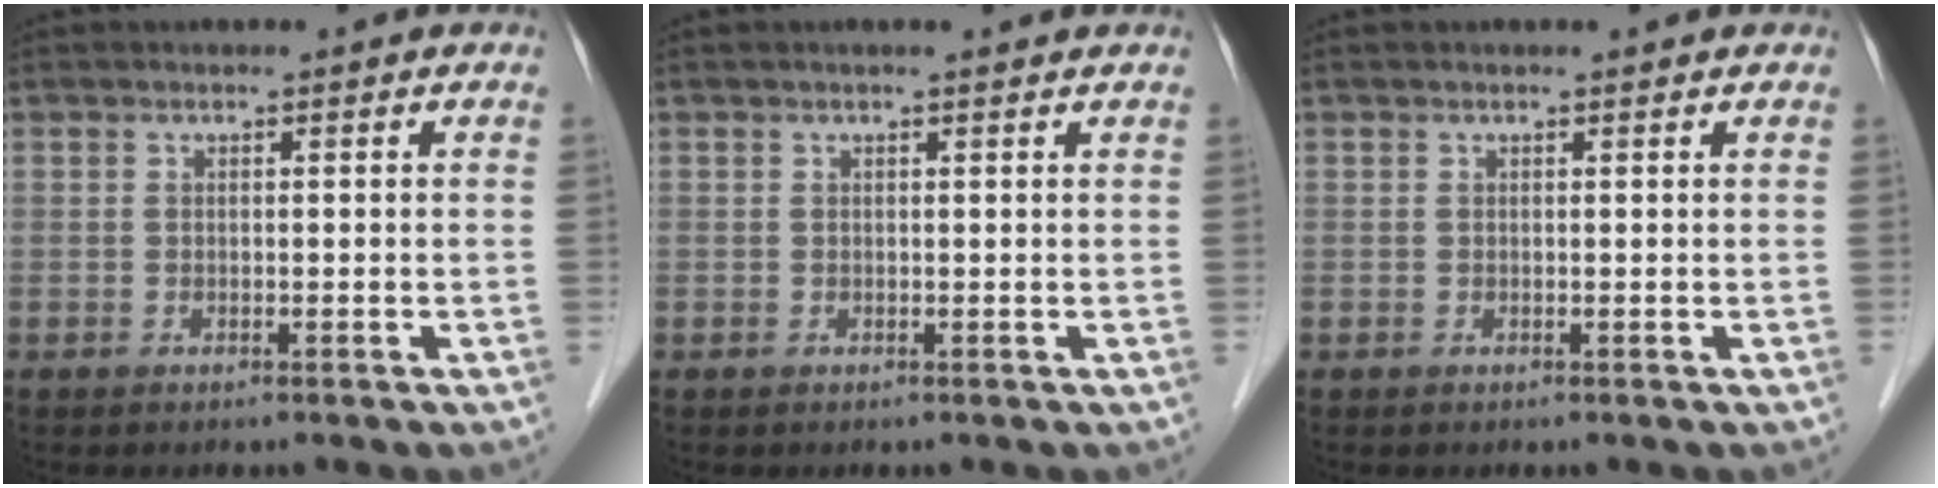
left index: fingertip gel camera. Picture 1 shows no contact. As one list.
[{"total": 1.6, "force": [1.5, 0.1, 0.6], "torque": [-0.013, 0.014, 0.016]}, {"total": 1.0, "force": [0.9, 0.1, 0.3], "torque": [-0.012, 0.008, 0.010]}]